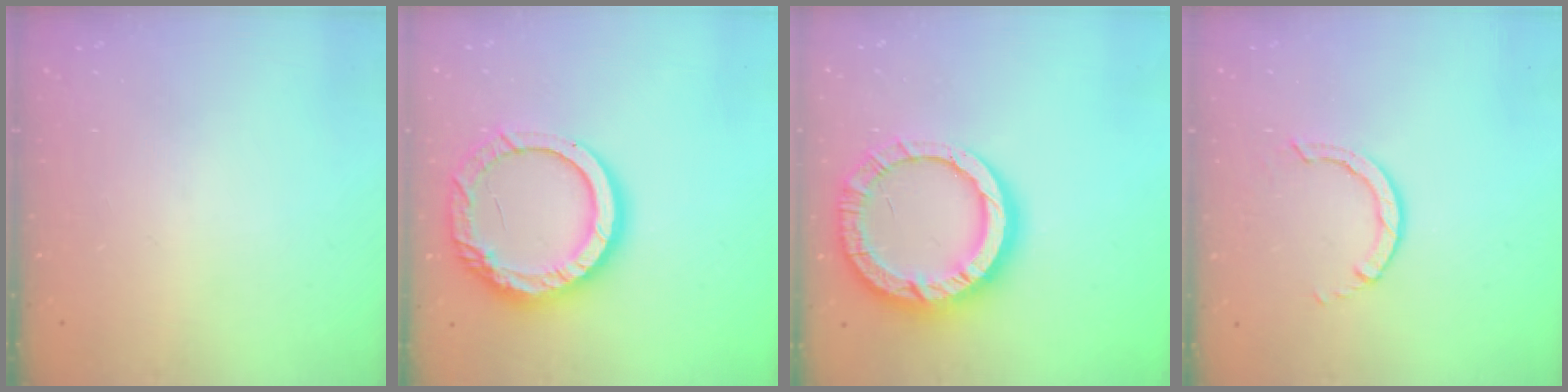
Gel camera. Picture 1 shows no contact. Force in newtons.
{"total": 16.9, "press": 16.8, "slide": 1.2}
{"total": 17.5, "press": 17.4, "slide": 1.5}
{"total": 2.8, "press": 2.8, "slide": 0.2}